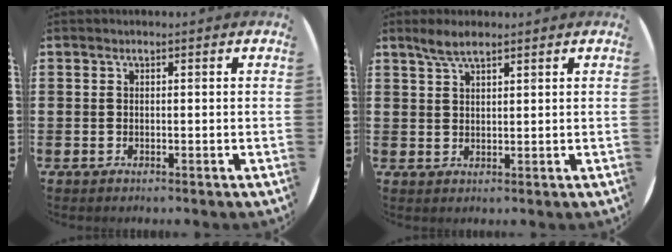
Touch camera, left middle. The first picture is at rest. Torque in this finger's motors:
{"motor_torque": [0.55, -0.50, 0.03, 0.00]}